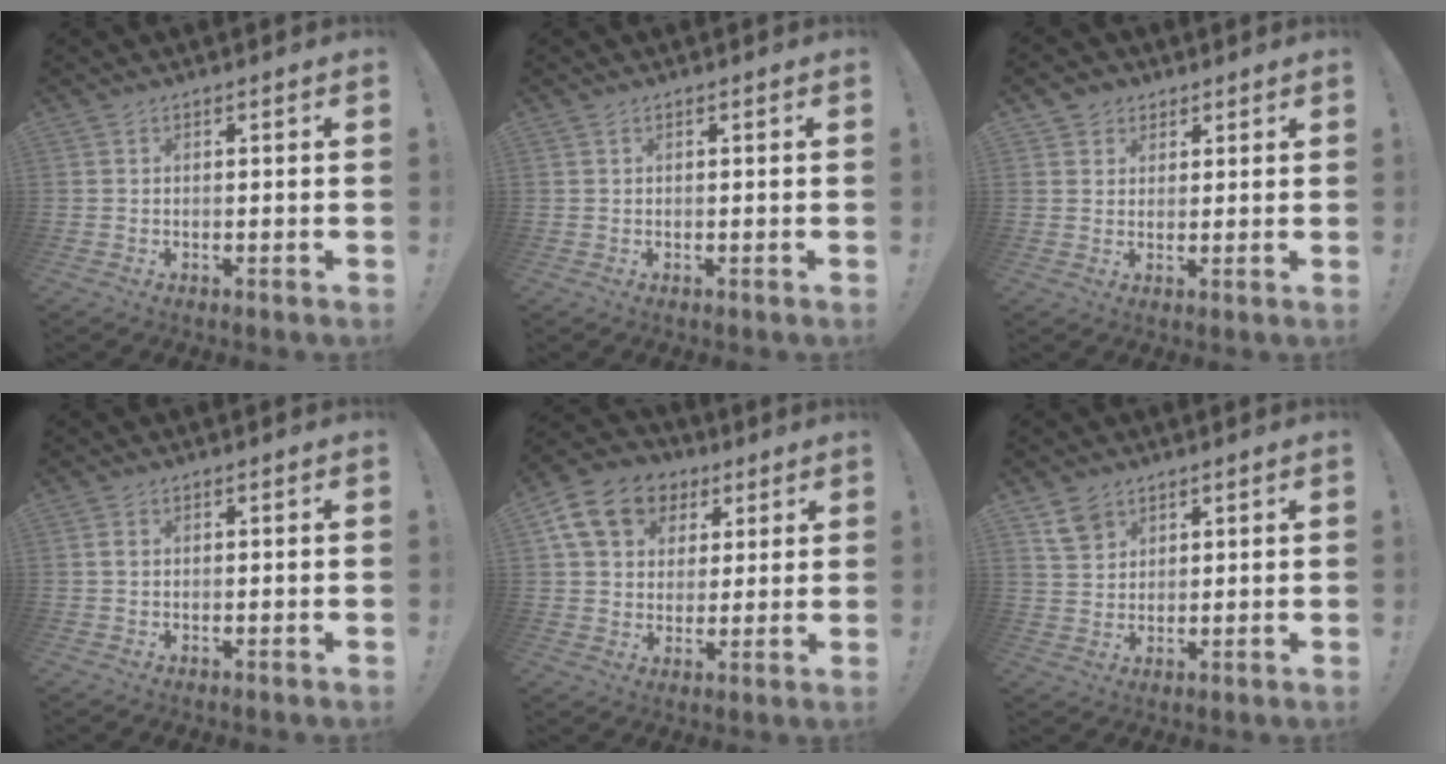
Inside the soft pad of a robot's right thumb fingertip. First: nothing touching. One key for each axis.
{"total": 0.0}
{"total": 3.9, "fx": 1.9, "fy": 3.4, "fz": 0.2, "tx": -0.006, "ty": -0.005, "tz": 0.038}
{"total": 1.2, "fx": 0.3, "fy": 0.7, "fz": 0.9, "tx": -0.014, "ty": 0.001, "tz": 0.004}
{"total": 15.3, "fx": 6.4, "fy": 11.8, "fz": 7.2, "tx": -0.104, "ty": -0.019, "tz": 0.125}
{"total": 6.1, "fx": 4.2, "fy": 4.1, "fz": 1.8, "tx": -0.018, "ty": -0.021, "tz": 0.080}